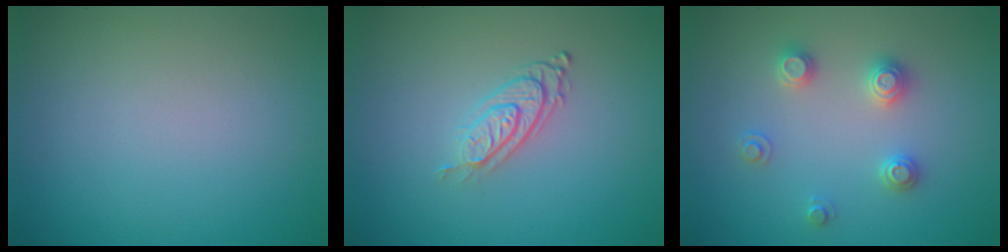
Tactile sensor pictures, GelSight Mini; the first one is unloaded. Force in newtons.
{"total": 2.9, "press": 1.9, "slide": 2.1}
{"total": 2.5, "press": 2.5, "slide": 0.3}